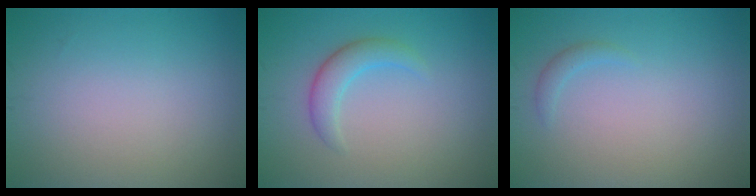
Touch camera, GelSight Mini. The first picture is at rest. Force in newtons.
{"total": 2.5, "press": 2.4, "slide": 0.2}
{"total": 0.9, "press": 0.9, "slide": 0.0}